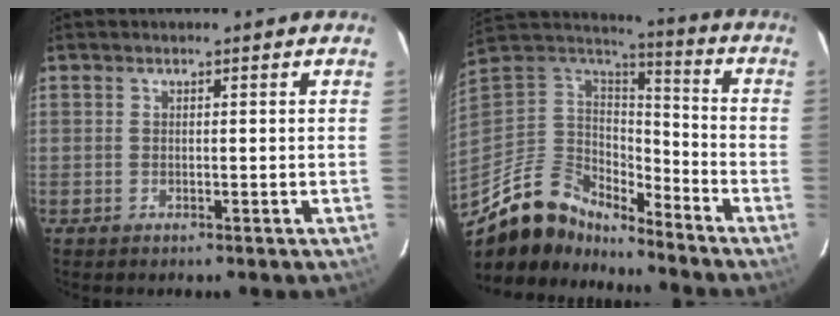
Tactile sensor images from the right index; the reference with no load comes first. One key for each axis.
{"total": 14.9, "fx": -12.3, "fy": 6.9, "fz": 4.8, "tx": -0.124, "ty": 0.017, "tz": -0.231}